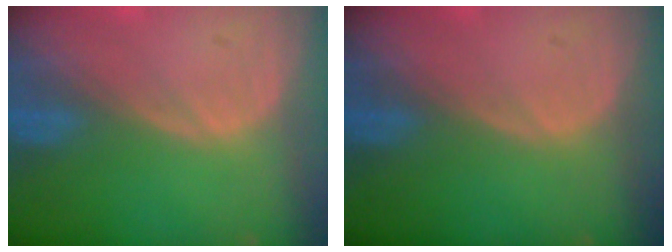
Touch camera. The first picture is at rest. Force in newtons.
{"total": 0.0}